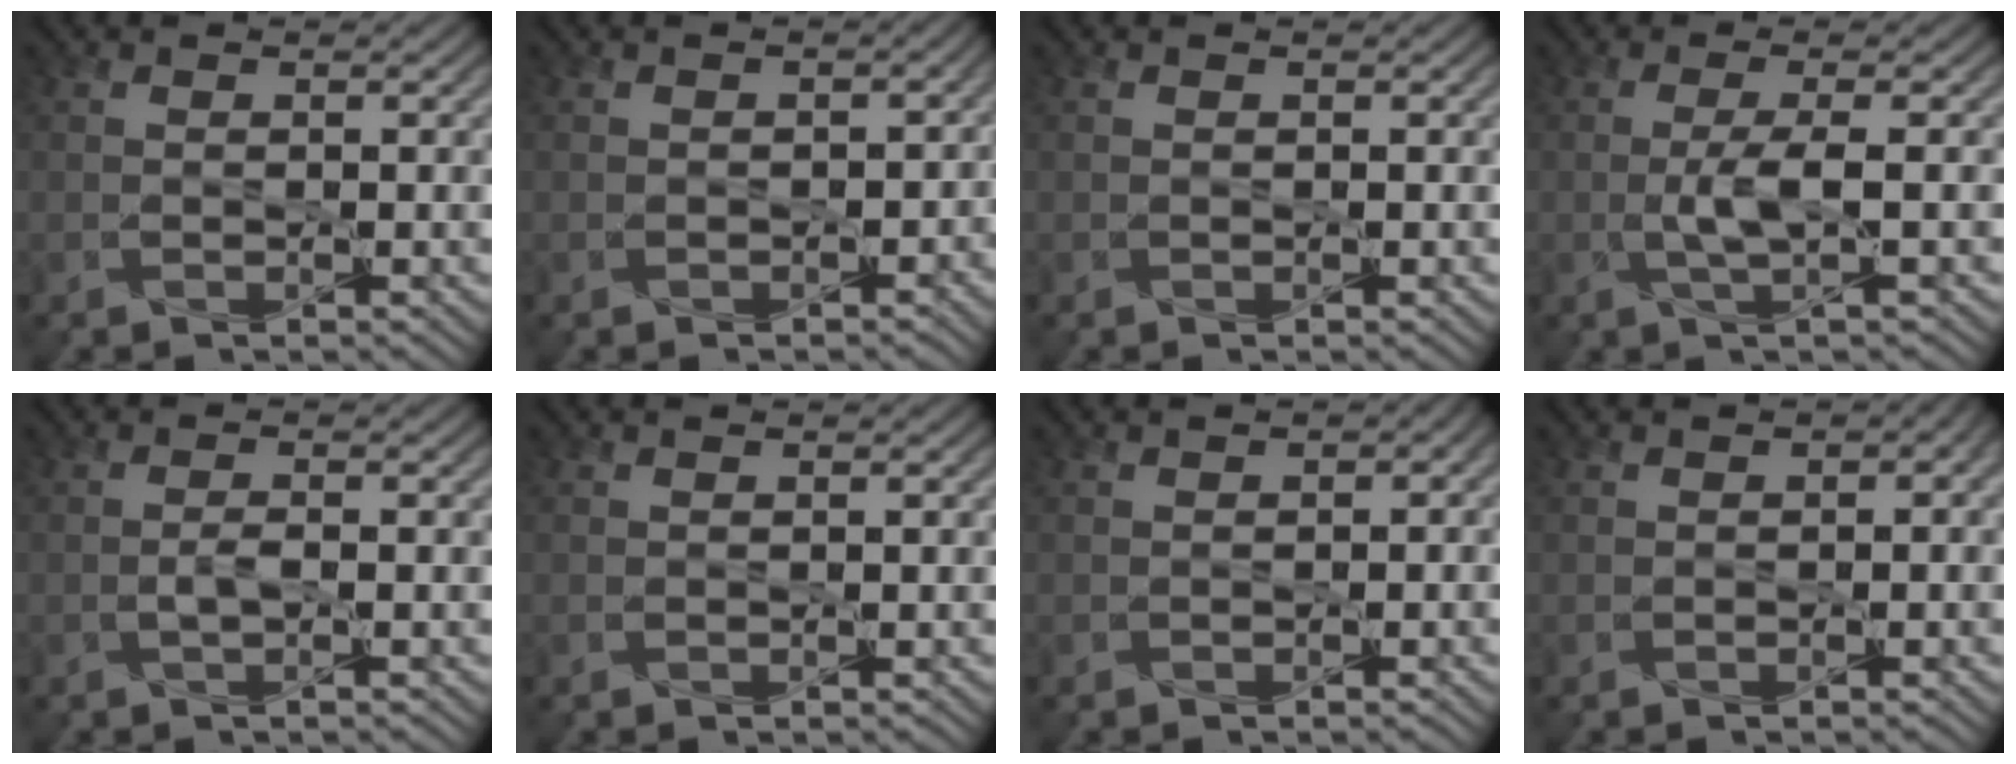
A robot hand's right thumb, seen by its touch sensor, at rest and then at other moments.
{"total": 1.6, "force": [-0.7, 1.2, 0.6], "torque": [-0.007, -0.009, -0.007]}
{"total": 0.0}
{"total": 3.1, "force": [-0.3, 0.5, 3.1], "torque": [-0.063, 0.004, -0.012]}
{"total": 1.5, "force": [-0.4, 0.5, 1.3], "torque": [-0.028, 0.001, -0.010]}
{"total": 0.0}
{"total": 1.1, "force": [-0.3, 0.8, 0.6], "torque": [-0.007, -0.007, -0.003]}
{"total": 1.3, "force": [-0.2, 0.9, 0.9], "torque": [-0.011, -0.005, 0.000]}